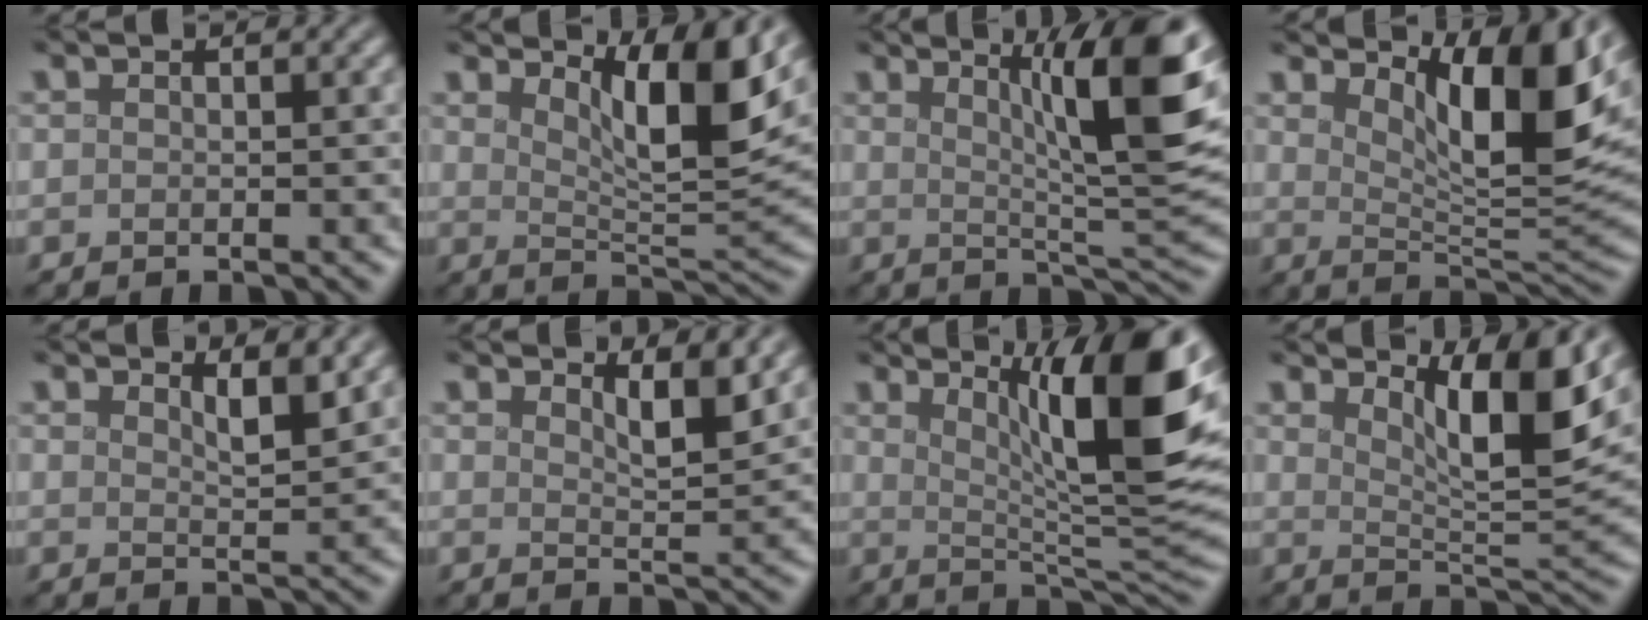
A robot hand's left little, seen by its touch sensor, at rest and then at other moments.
{"total": 7.4, "force": [4.0, 1.7, 6.1], "torque": [-0.090, -0.009, 0.067]}
{"total": 10.8, "force": [3.8, 2.0, 9.9], "torque": [-0.117, 0.012, 0.059]}
{"total": 9.1, "force": [4.3, 2.6, 7.6], "torque": [-0.120, -0.011, 0.074]}
{"total": 2.5, "force": [1.8, 0.5, 1.7], "torque": [-0.021, -0.006, 0.029]}
{"total": 3.1, "force": [2.2, 0.6, 2.0], "torque": [-0.028, -0.008, 0.036]}
{"total": 12.1, "force": [4.2, 2.5, 11.0], "torque": [-0.142, -0.001, 0.069]}
{"total": 7.3, "force": [3.9, 1.5, 6.0], "torque": [-0.087, -0.007, 0.066]}